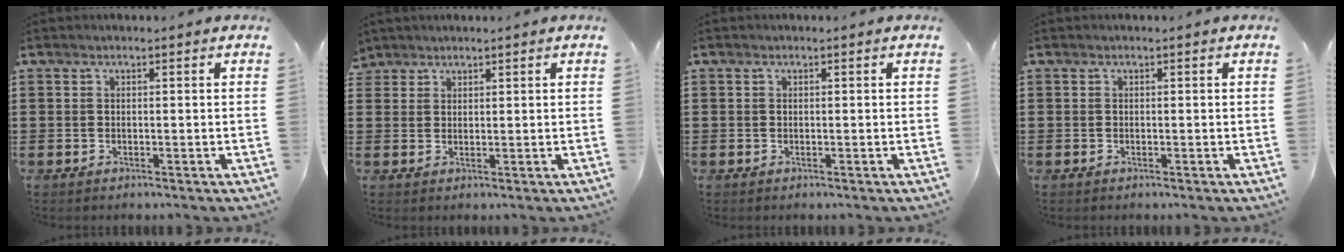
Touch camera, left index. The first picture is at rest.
{"total": 2.0, "force": [1.7, 1.0, 0.0], "torque": [-0.006, 0.005, 0.035]}
{"total": 0.0}
{"total": 0.0}